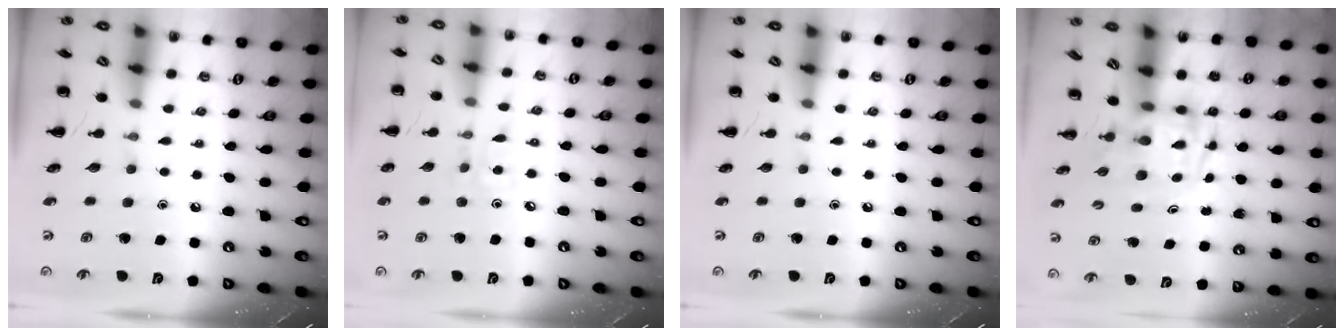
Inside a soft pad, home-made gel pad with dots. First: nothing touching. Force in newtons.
{"total": 2.2, "press": 2.1, "slide": 0.6}
{"total": 0.0}
{"total": 3.2, "press": 3.2, "slide": 0.6}